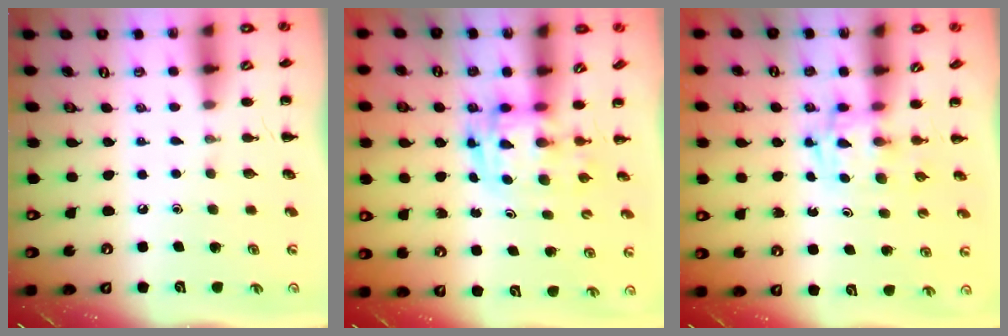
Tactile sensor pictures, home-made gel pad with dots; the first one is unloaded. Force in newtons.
{"total": 2.9, "press": 2.9, "slide": 0.5}
{"total": 3.4, "press": 3.4, "slide": 0.4}